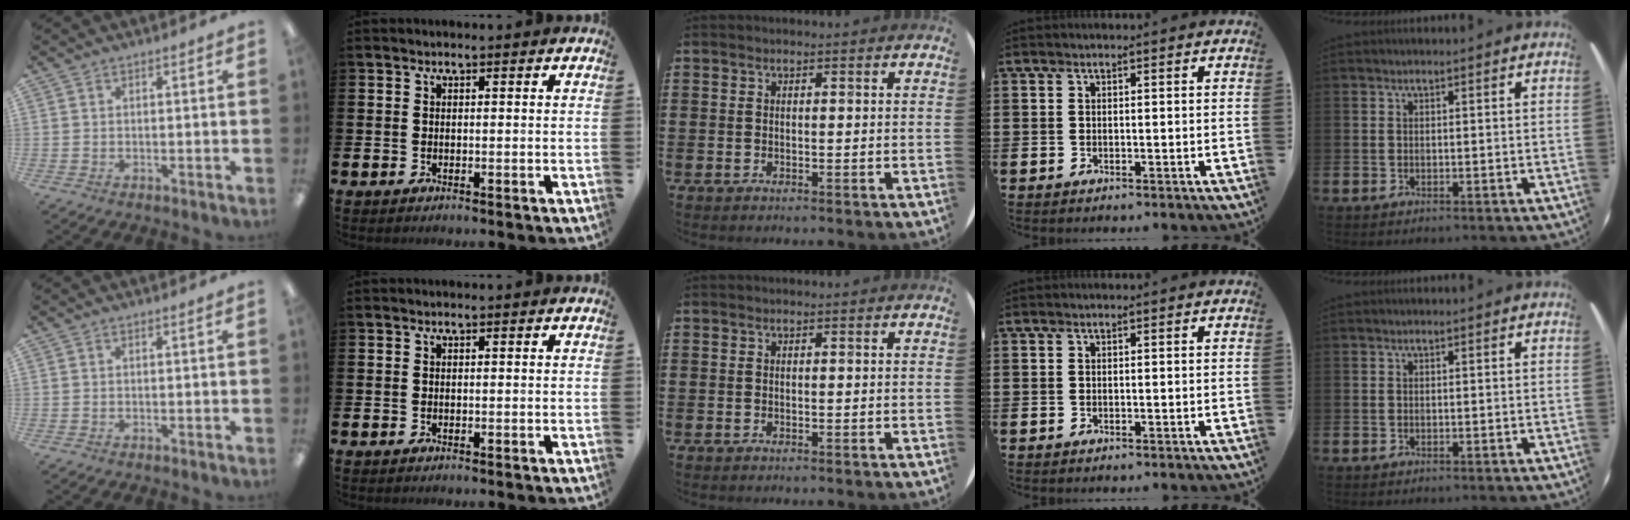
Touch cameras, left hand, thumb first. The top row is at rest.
{}